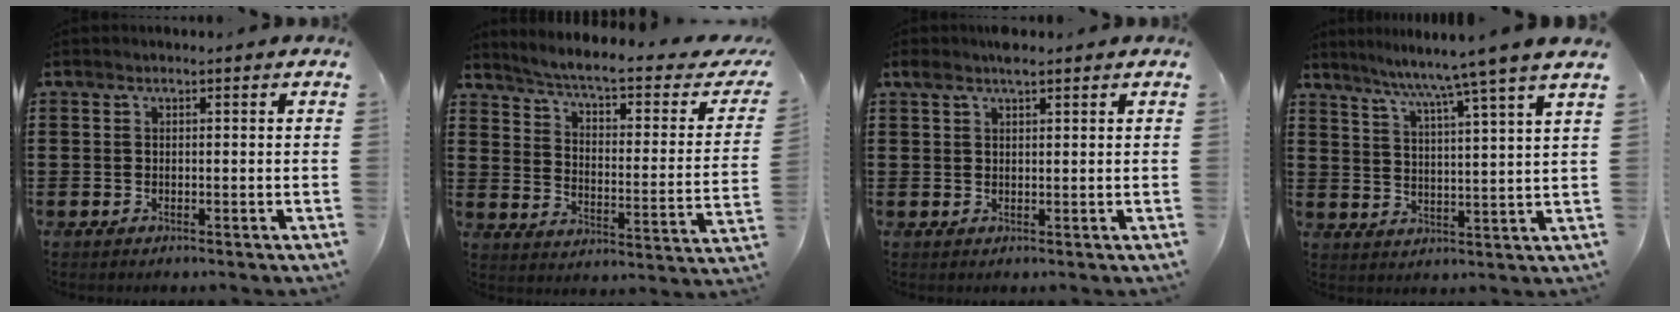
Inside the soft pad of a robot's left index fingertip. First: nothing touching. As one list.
[{"total": 4.9, "force": [4.1, -0.4, 2.8], "torque": [-0.074, -0.038, 0.061]}, {"total": 2.7, "force": [2.0, 0.7, 1.7], "torque": [-0.038, 0.003, 0.035]}, {"total": 6.9, "force": [5.8, -1.9, 3.1], "torque": [-0.080, -0.038, 0.093]}]